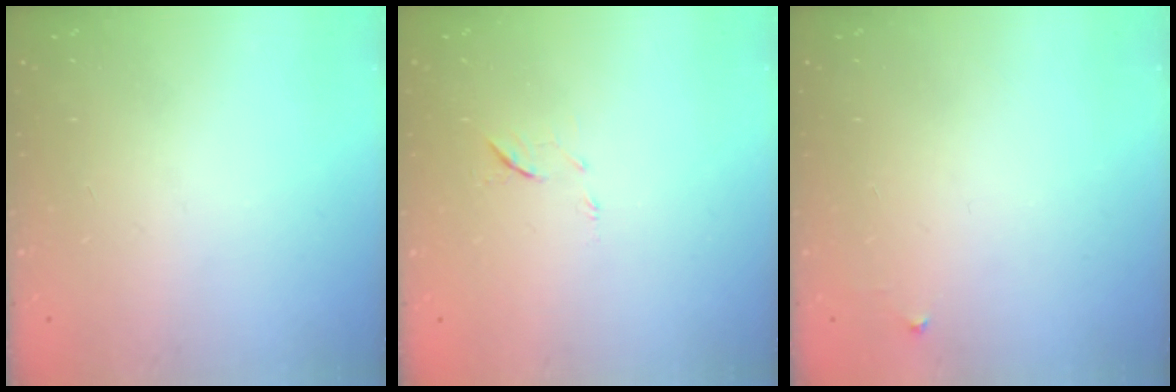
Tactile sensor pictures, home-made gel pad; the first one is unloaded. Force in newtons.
{"total": 6.7, "press": 6.6, "slide": 1.1}
{"total": 3.2, "press": 3.2, "slide": 0.5}